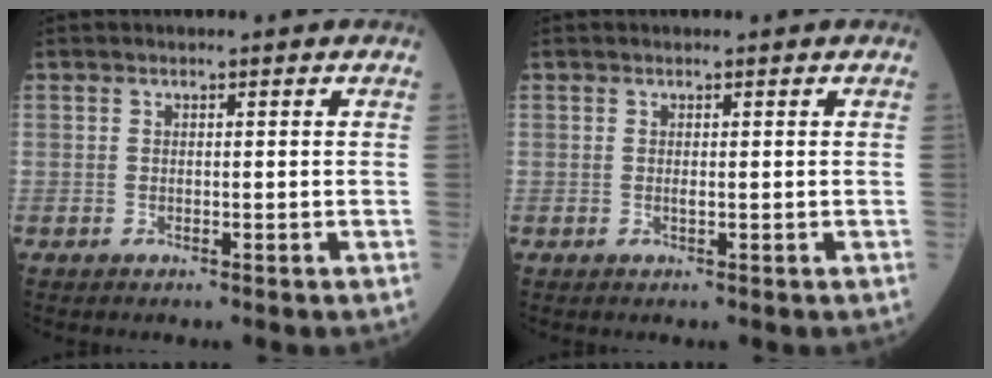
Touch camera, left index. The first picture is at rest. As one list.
[{"total": 0.5, "force": [0.2, 0.1, 0.5], "torque": [-0.012, 0.001, 0.002]}]